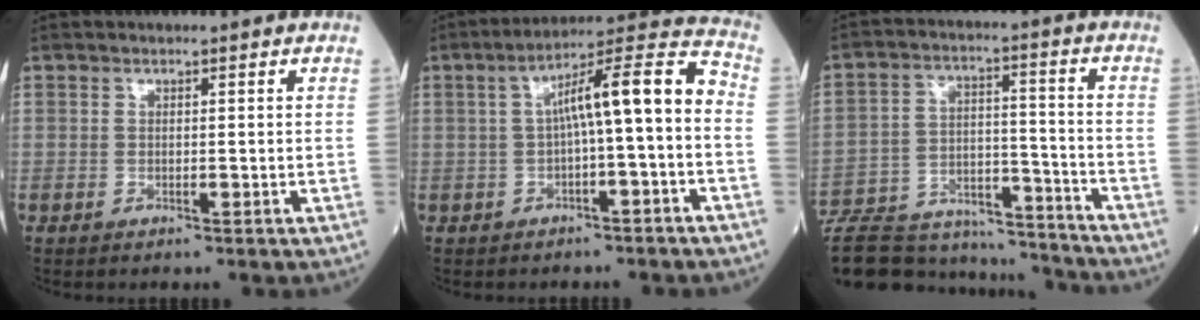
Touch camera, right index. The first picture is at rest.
{"total": 10.7, "force": [-0.4, 1.0, 10.6], "torque": [-0.161, 0.042, -0.005]}
{"total": 22.0, "force": [-20.4, 5.0, 6.5], "torque": [-0.145, 0.002, -0.309]}